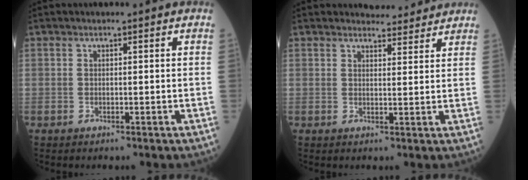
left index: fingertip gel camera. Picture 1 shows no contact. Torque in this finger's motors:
{"motor_torque": [0.46, -0.46, 0.05, 0.01]}